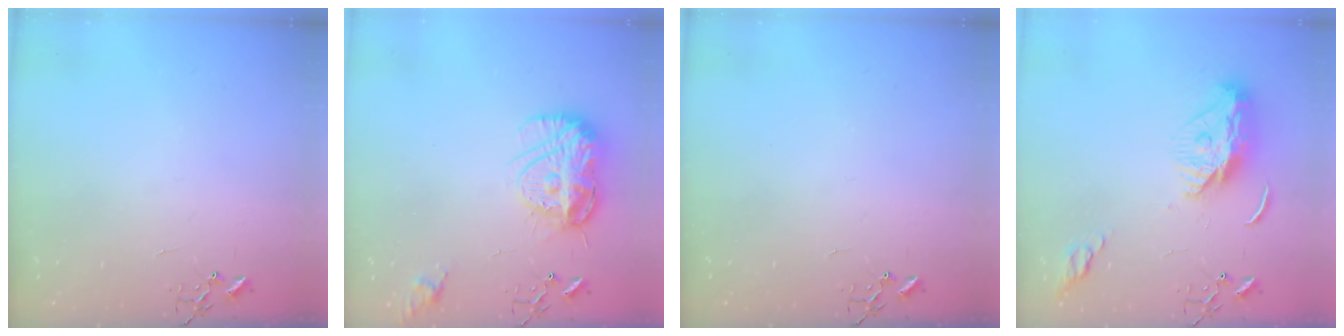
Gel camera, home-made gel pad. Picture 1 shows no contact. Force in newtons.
{"total": 14.7, "press": 14.7, "slide": 1.0}
{"total": 0.0}
{"total": 10.9, "press": 10.9, "slide": 0.9}